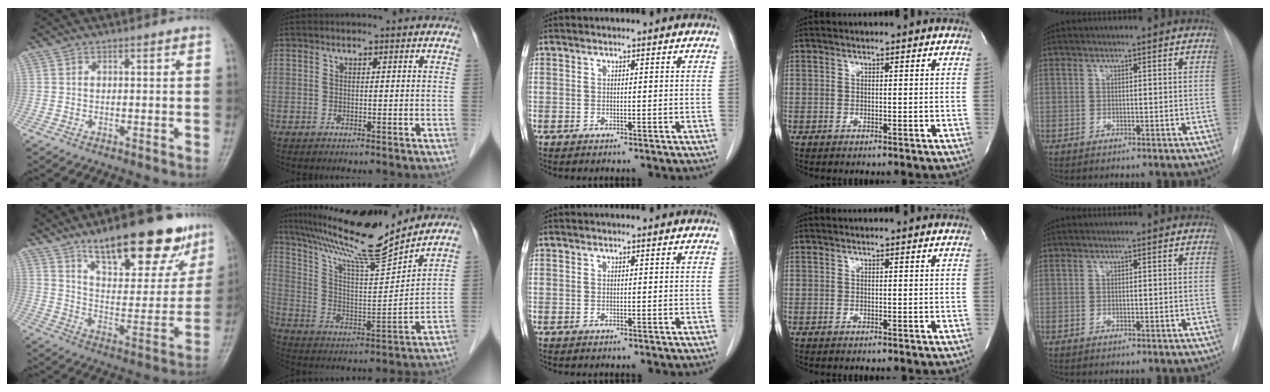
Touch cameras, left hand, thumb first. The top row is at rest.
{"thumb": {"total": 23.0, "force": [14.8, 8.4, 15.4], "torque": [-0.176, -0.054, 0.232]}, "index": {"total": 17.7, "force": [15.7, -0.4, 8.2], "torque": [-0.146, -0.006, 0.266]}}